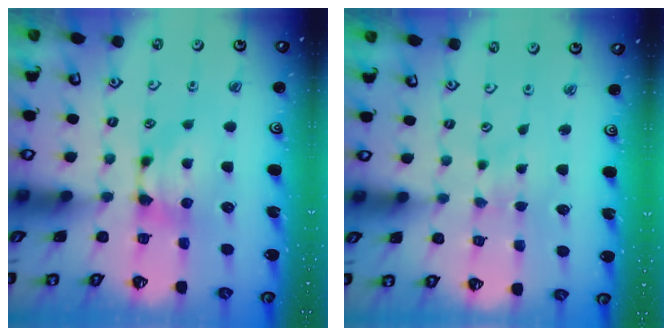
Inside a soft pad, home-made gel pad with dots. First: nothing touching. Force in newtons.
{"total": 2.6, "press": 2.6, "slide": 0.0}